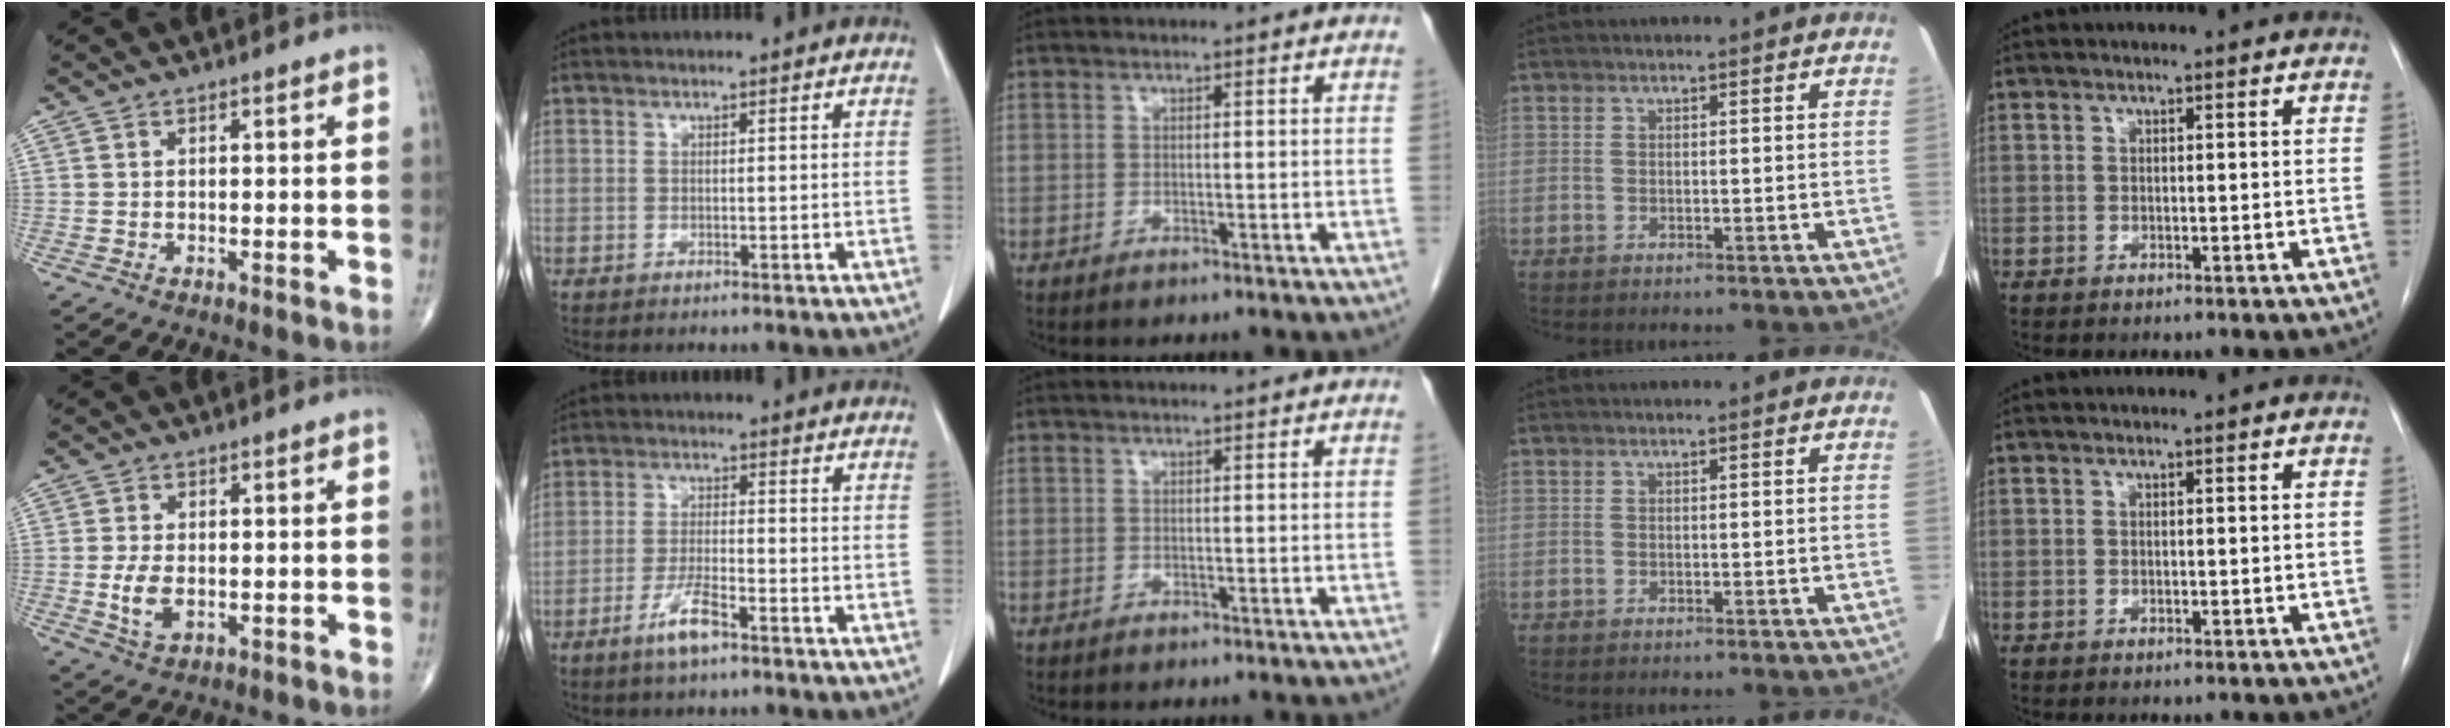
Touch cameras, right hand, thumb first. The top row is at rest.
{"thumb": {"total": 4.8, "force": [-0.6, 2.7, 3.9], "torque": [-0.078, -0.008, -0.006]}, "index": {"total": 5.3, "force": [-3.3, 0.8, 4.0], "torque": [-0.080, -0.002, -0.061]}}